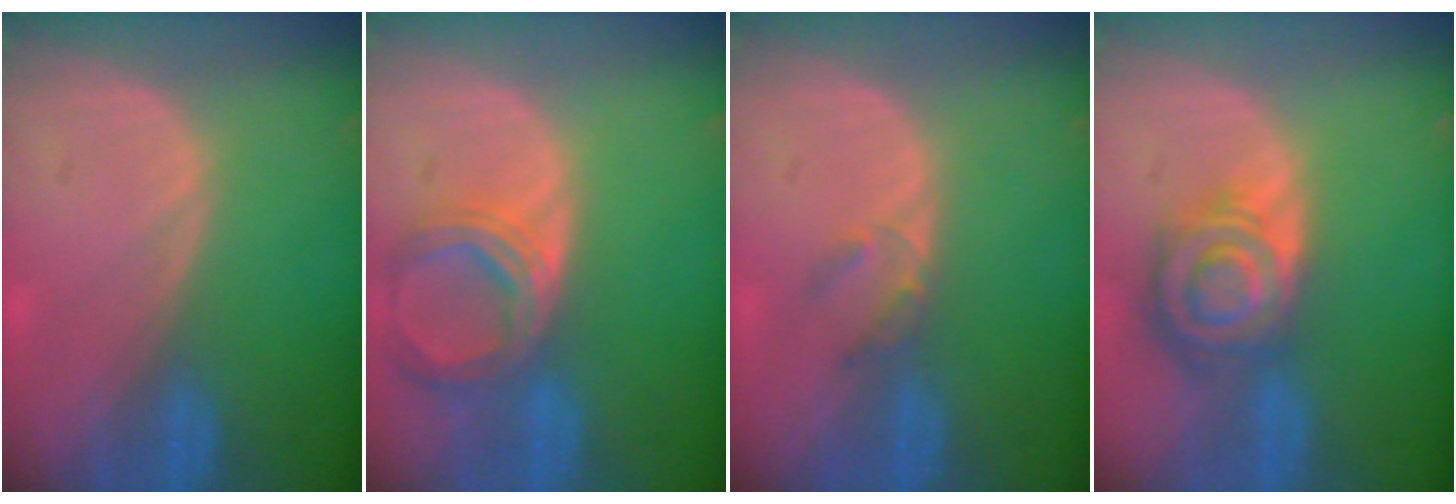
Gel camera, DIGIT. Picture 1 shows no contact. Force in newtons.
{"total": 7.0, "press": 6.5, "slide": 2.7}
{"total": 2.3, "press": 2.0, "slide": 1.1}
{"total": 8.5, "press": 7.4, "slide": 4.2}